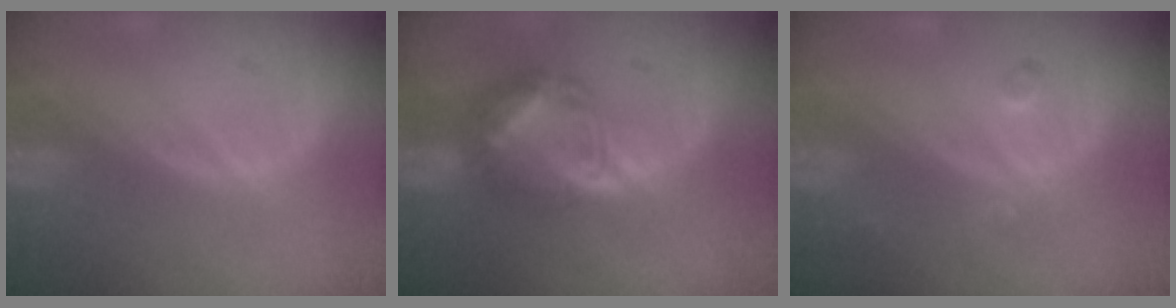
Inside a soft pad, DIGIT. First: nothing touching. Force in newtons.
{"total": 7.8, "press": 6.8, "slide": 3.8}
{"total": 2.1, "press": 1.8, "slide": 1.1}